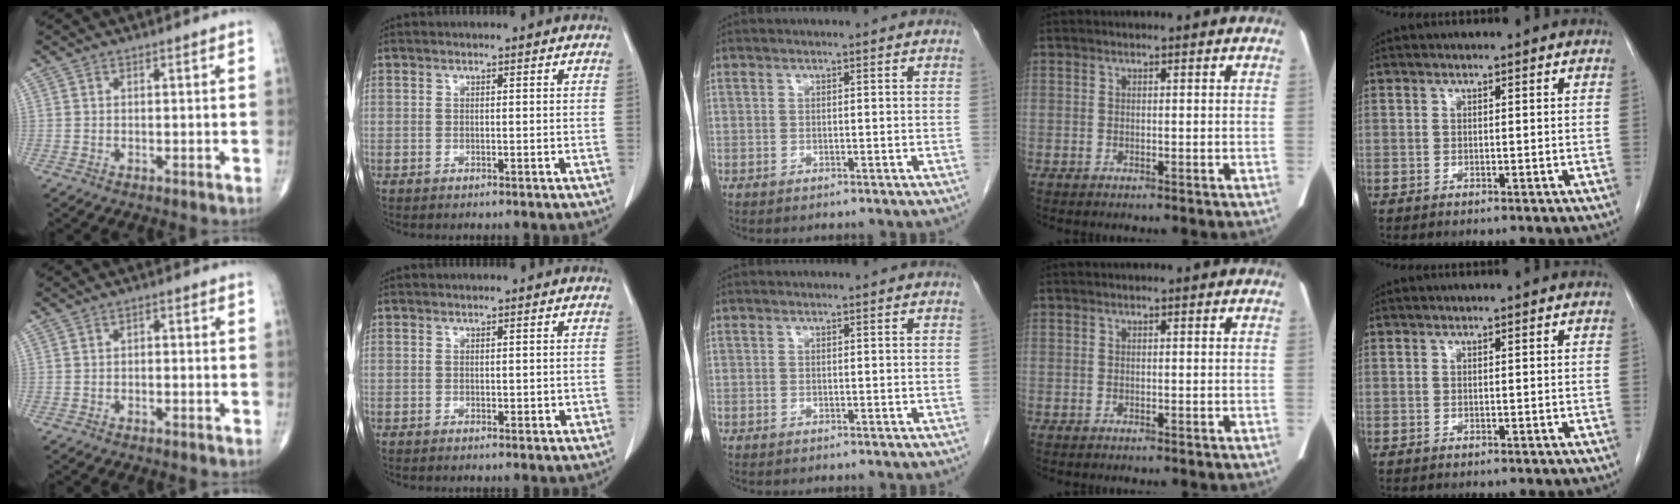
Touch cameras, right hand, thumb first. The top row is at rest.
{"thumb": {"total": 1.4, "force": [-0.5, 1.0, 0.9], "torque": [-0.003, 0.011, -0.014]}, "index": {"total": 1.5, "force": [0.0, 1.0, 1.1], "torque": [-0.011, 0.000, 0.005]}}